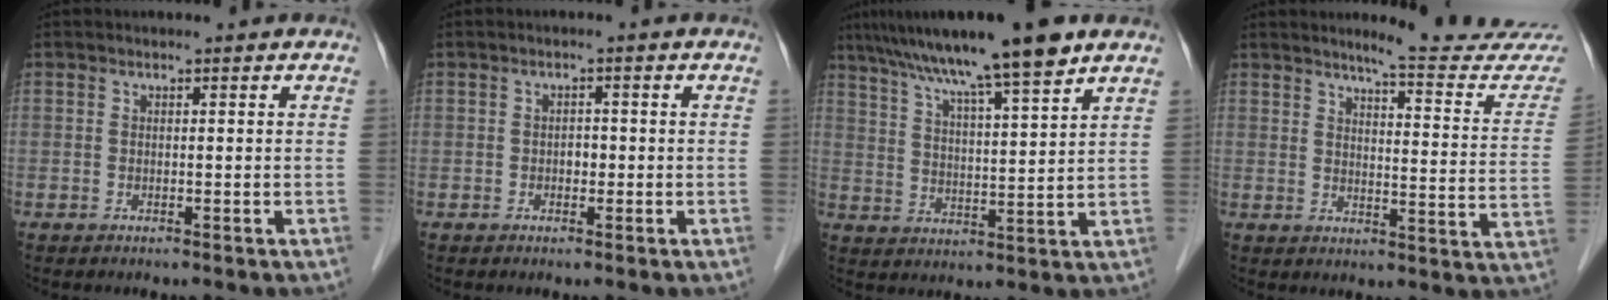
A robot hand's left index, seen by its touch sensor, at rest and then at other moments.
{"total": 1.3, "force": [-0.3, 0.9, 0.9], "torque": [-0.011, 0.004, -0.005]}
{"total": 14.6, "force": [10.9, 0.0, 9.7], "torque": [-0.162, 0.024, 0.177]}
{"total": 15.9, "force": [15.1, 0.0, 4.9], "torque": [-0.057, -0.091, 0.168]}